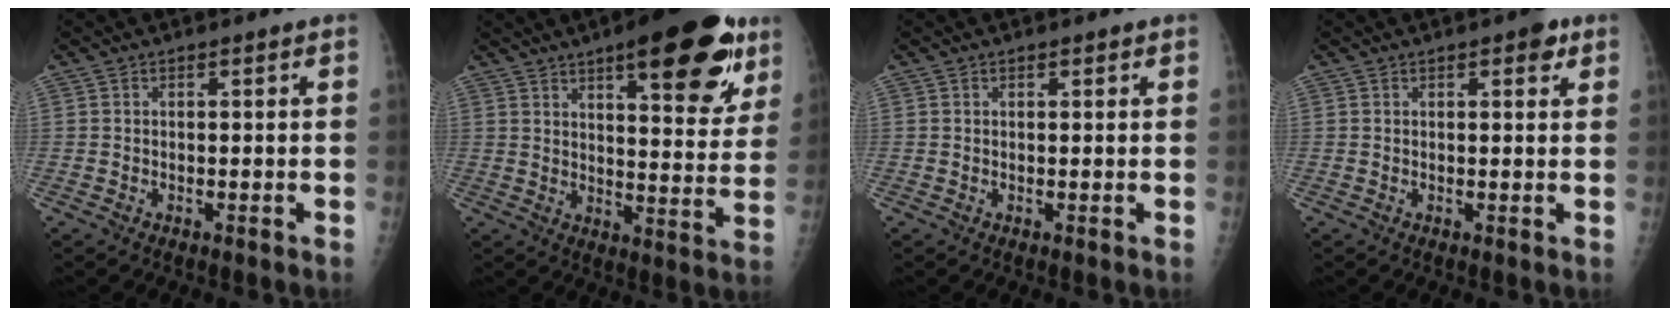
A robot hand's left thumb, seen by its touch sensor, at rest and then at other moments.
{"total": 21.6, "force": [12.0, 7.2, 16.5], "torque": [-0.187, -0.039, 0.164]}
{"total": 0.8, "force": [0.6, 0.5, 0.3], "torque": [0.002, -0.002, 0.005]}
{"total": 3.1, "force": [1.7, 1.3, 2.3], "torque": [-0.017, -0.003, 0.016]}